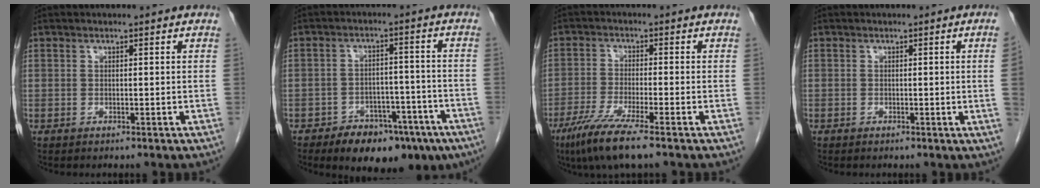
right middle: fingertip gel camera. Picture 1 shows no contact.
{"total": 13.0, "force": [-8.8, 6.3, 7.2], "torque": [-0.078, 0.018, -0.125]}
{"total": 8.0, "force": [-5.3, 0.0, 5.9], "torque": [-0.112, -0.023, -0.096]}
{"total": 2.2, "force": [-0.3, -1.0, 1.9], "torque": [-0.023, -0.002, -0.003]}